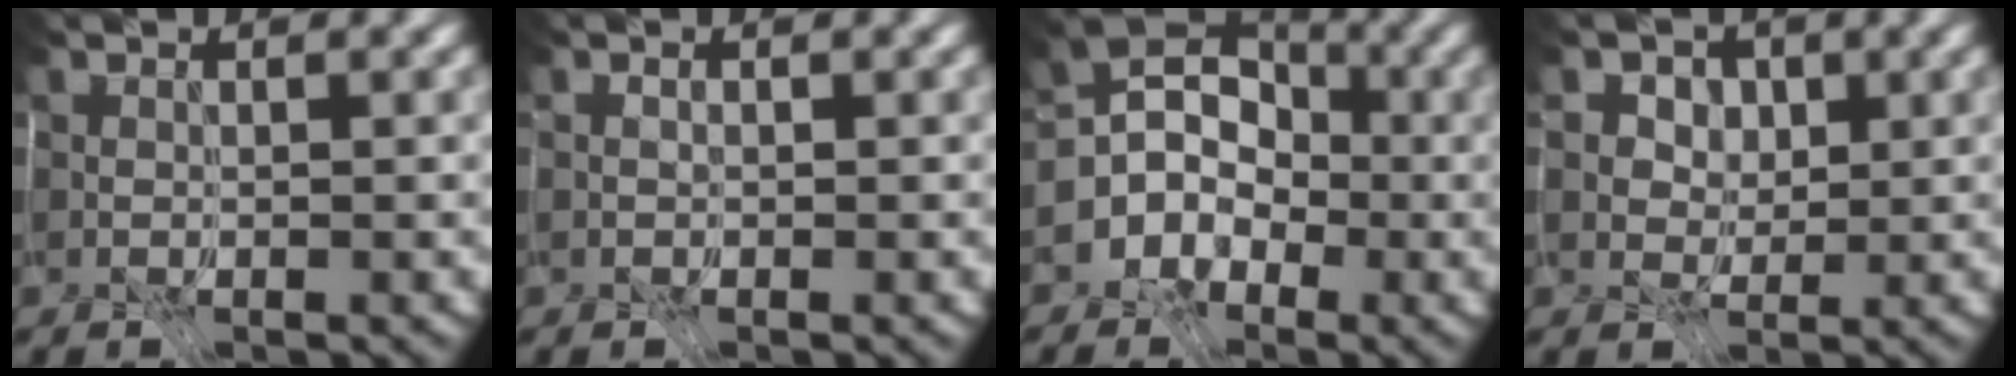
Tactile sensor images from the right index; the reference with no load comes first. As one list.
[{"total": 0.8, "force": [0.4, 0.6, 0.4], "torque": [0.002, 0.004, -0.003]}, {"total": 5.1, "force": [-4.2, 2.8, -0.6], "torque": [0.051, 0.006, -0.090]}, {"total": 5.5, "force": [3.2, 3.2, 3.2], "torque": [-0.024, 0.009, 0.040]}]